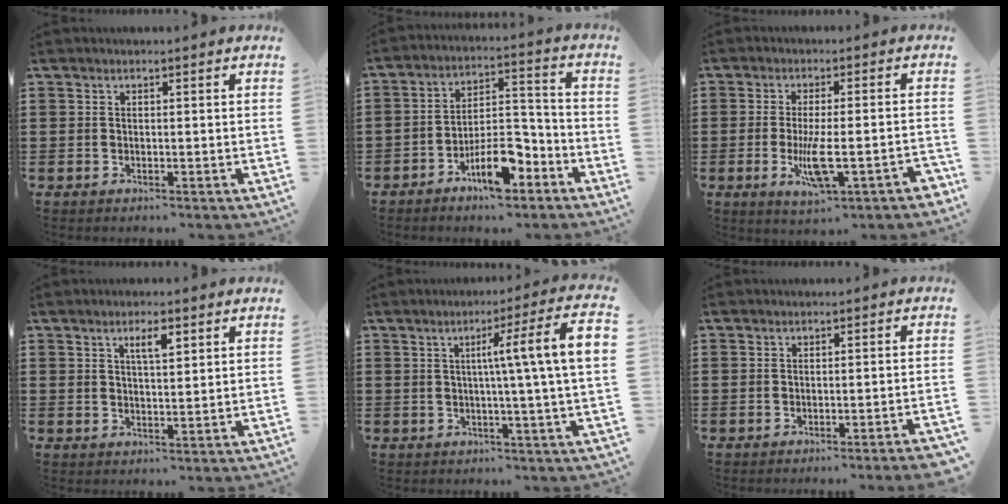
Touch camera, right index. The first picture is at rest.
{"total": 9.3, "force": [-5.8, 3.4, 6.4], "torque": [-0.109, 0.017, -0.102]}
{"total": 7.8, "force": [-2.3, 1.6, 7.3], "torque": [-0.145, -0.015, -0.042]}
{"total": 3.1, "force": [1.5, 0.8, 2.6], "torque": [-0.046, 0.002, 0.022]}
{"total": 9.0, "force": [1.0, -0.9, 8.9], "torque": [-0.156, -0.008, 0.007]}
{"total": 1.9, "force": [-1.5, -0.4, 1.1], "torque": [-0.018, -0.001, -0.029]}